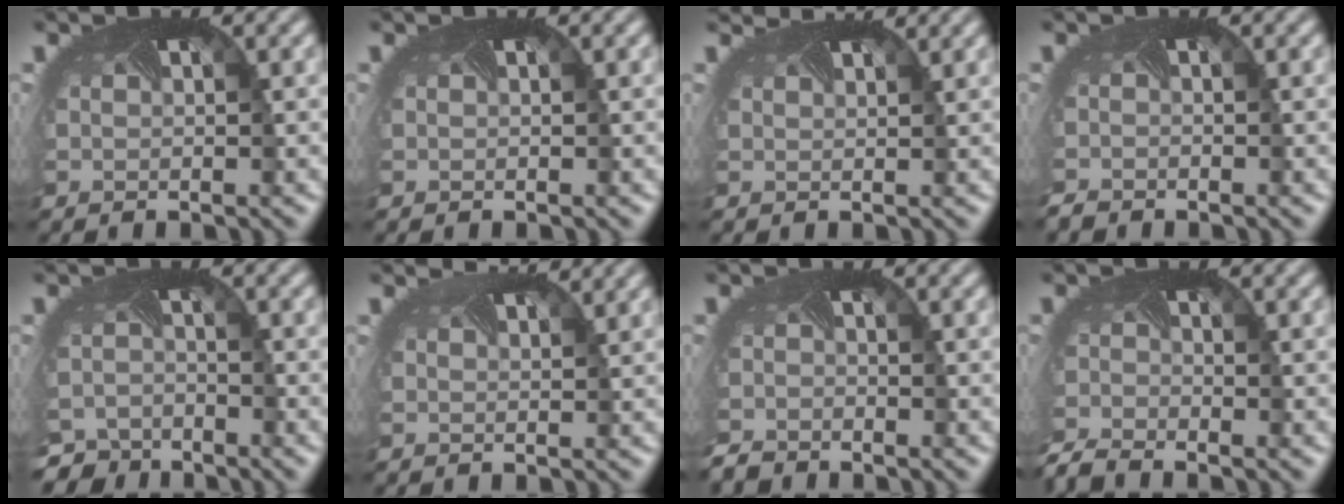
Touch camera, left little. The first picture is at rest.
{"total": 0.0}
{"total": 1.7, "force": [1.7, -0.1, 0.1], "torque": [-0.005, 0.002, 0.023]}
{"total": 1.4, "force": [-1.3, 0.0, -0.4], "torque": [-0.003, -0.010, -0.030]}
{"total": 5.2, "force": [-4.7, 2.1, 0.5], "torque": [-0.014, -0.028, -0.076]}
{"total": 1.6, "force": [1.5, -0.1, 0.3], "torque": [-0.006, 0.001, 0.022]}
{"total": 2.2, "force": [-2.2, 0.2, -0.4], "torque": [-0.004, -0.019, -0.048]}
{"total": 3.3, "force": [-3.3, 0.2, 0.6], "torque": [-0.023, -0.025, -0.072]}